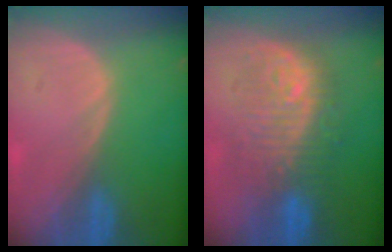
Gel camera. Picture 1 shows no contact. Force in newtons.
{"total": 9.7, "press": 9.6, "slide": 0.9}